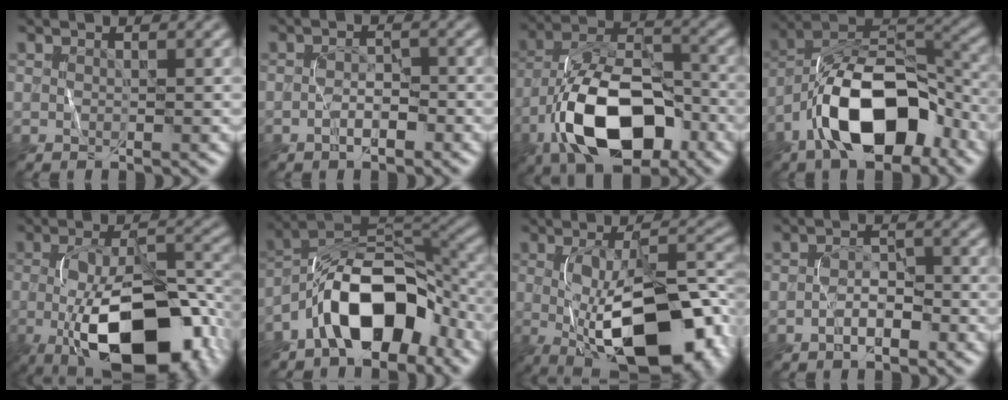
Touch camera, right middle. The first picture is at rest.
{"total": 1.7, "force": [-0.8, 0.8, 1.2], "torque": [-0.017, 0.012, -0.016]}
{"total": 12.1, "force": [-5.6, 6.1, 8.8], "torque": [-0.162, 0.011, -0.105]}
{"total": 11.7, "force": [-6.0, 5.5, 8.4], "torque": [-0.143, 0.021, -0.114]}
{"total": 13.6, "force": [-5.5, 6.0, 10.8], "torque": [-0.179, -0.006, -0.083]}
{"total": 9.5, "force": [-5.0, 4.4, 6.8], "torque": [-0.104, 0.027, -0.098]}
{"total": 13.5, "force": [-4.1, 5.9, 11.4], "torque": [-0.173, -0.012, -0.055]}
{"total": 2.2, "force": [-1.2, 1.1, 1.5], "torque": [-0.021, 0.016, -0.023]}